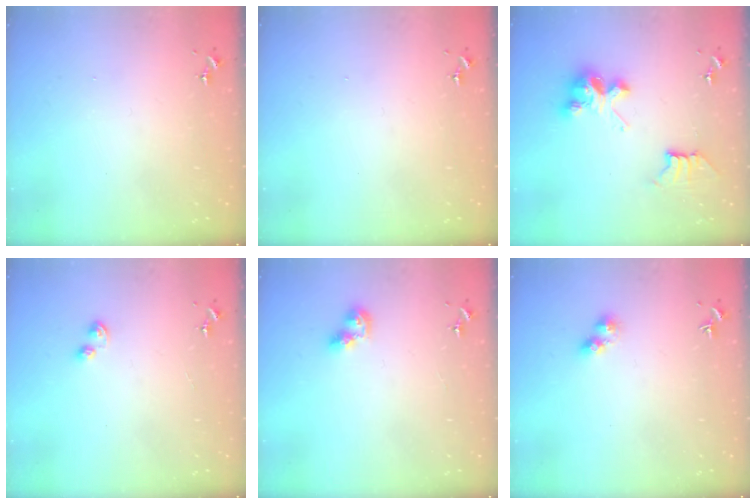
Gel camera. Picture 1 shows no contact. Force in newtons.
{"total": 0.0}
{"total": 9.0, "press": 9.0, "slide": 0.7}
{"total": 3.0, "press": 3.0, "slide": 0.4}
{"total": 6.9, "press": 6.9, "slide": 0.7}
{"total": 4.7, "press": 4.6, "slide": 0.8}